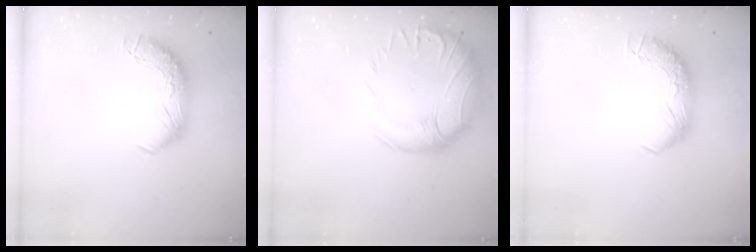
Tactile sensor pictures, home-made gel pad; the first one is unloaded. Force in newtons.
{"total": 3.8, "press": 1.6, "slide": 3.4}
{"total": 0.0}